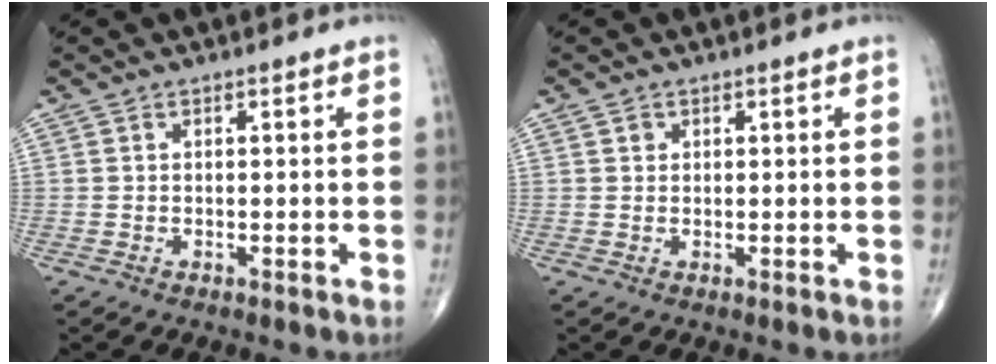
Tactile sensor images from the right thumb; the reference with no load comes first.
{"total": 1.0, "force": [0.4, 0.9, 0.3], "torque": [0.002, -0.001, 0.006]}